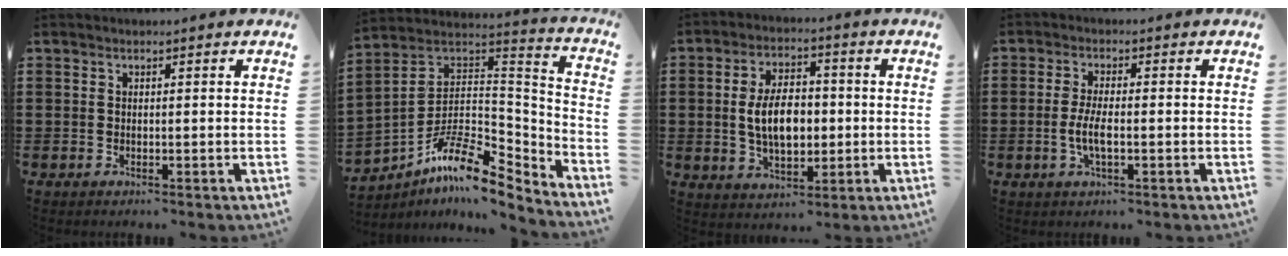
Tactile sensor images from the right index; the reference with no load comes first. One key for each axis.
{"total": 10.0, "fx": -7.0, "fy": 3.7, "fz": 6.1, "tx": -0.127, "ty": 0.000, "tz": -0.137}
{"total": 7.9, "fx": -0.2, "fy": 4.6, "fz": 6.4, "tx": -0.120, "ty": 0.004, "tz": -0.011}
{"total": 4.2, "fx": -1.0, "fy": 1.1, "fz": 3.9, "tx": -0.089, "ty": -0.005, "tz": -0.026}